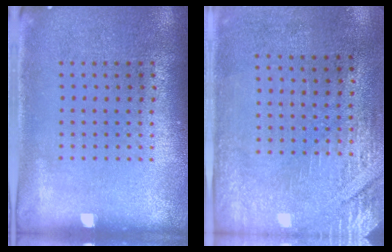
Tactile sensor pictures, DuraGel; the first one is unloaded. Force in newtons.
{"total": 2.9, "press": 2.5, "slide": 1.5}